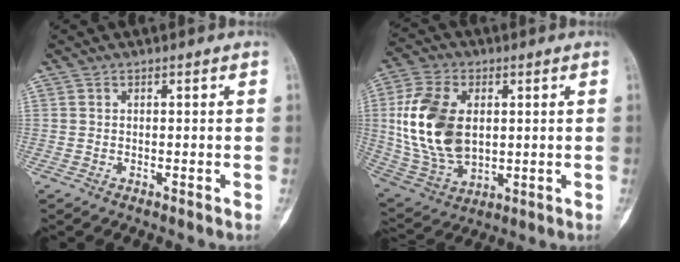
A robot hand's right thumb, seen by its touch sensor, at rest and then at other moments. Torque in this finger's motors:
{"motor_torque": [-0.65, 1.44, 0.85, 0.72, 0.20]}